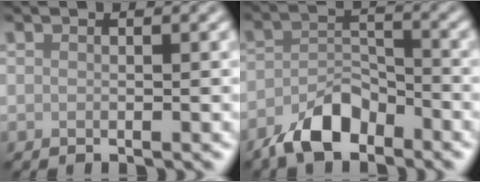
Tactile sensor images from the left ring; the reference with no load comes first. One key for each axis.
{"total": 4.9, "fx": -3.6, "fy": 2.2, "fz": 2.6, "tx": -0.040, "ty": 0.001, "tz": -0.074}